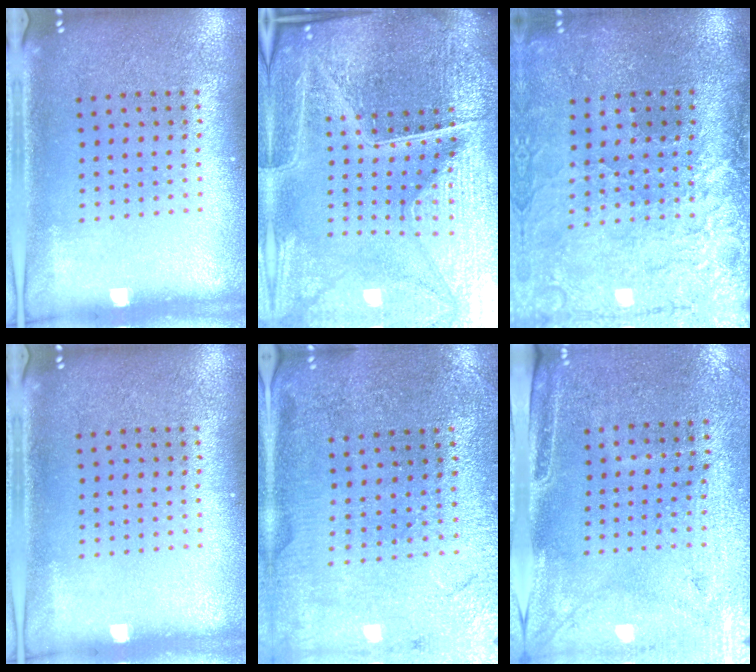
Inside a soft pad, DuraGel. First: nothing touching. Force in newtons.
{"total": 6.8, "press": 6.0, "slide": 3.1}
{"total": 4.3, "press": 3.5, "slide": 2.5}
{"total": 0.0}
{"total": 0.7, "press": 0.7, "slide": 0.1}
{"total": 3.0, "press": 2.6, "slide": 1.5}